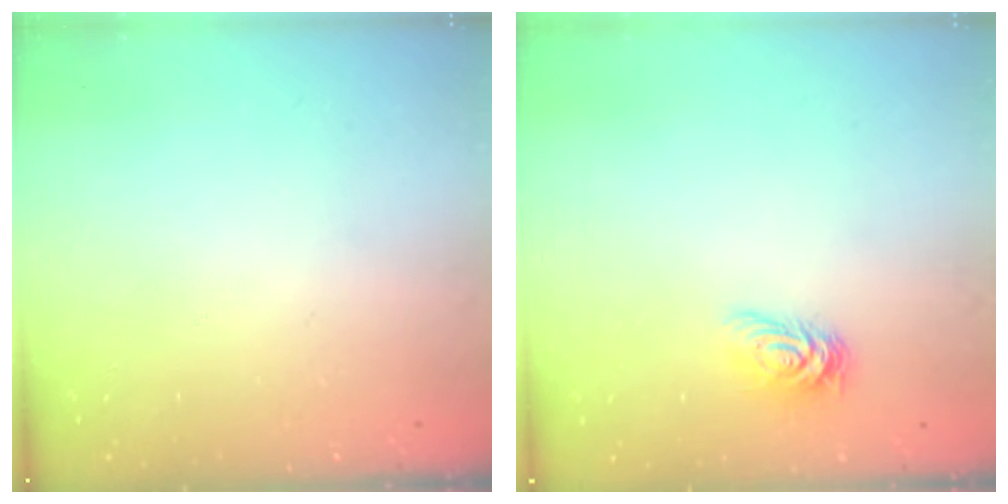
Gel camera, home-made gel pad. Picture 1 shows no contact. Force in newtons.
{"total": 5.1, "press": 5.1, "slide": 0.3}